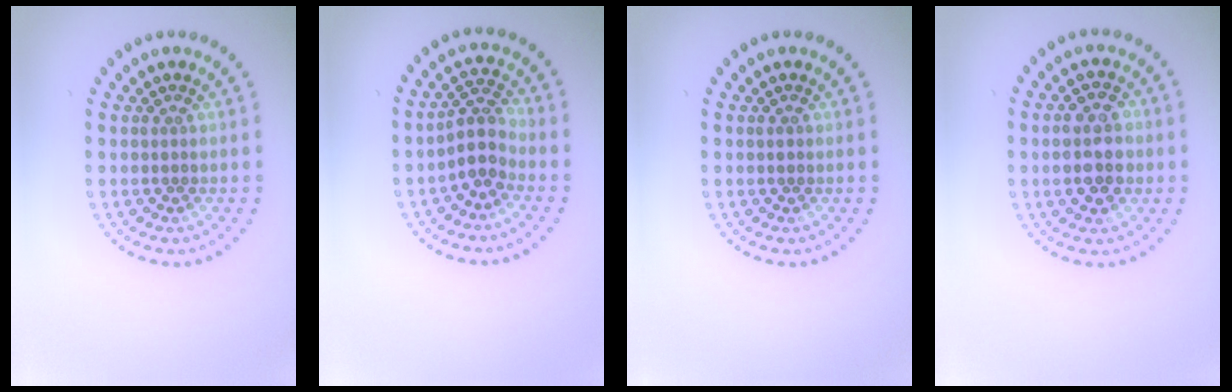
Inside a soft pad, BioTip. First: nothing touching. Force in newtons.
{"total": 2.9, "press": 2.4, "slide": 1.7}
{"total": 0.6, "press": 0.6, "slide": 0.1}
{"total": 4.2, "press": 4.2, "slide": 0.4}